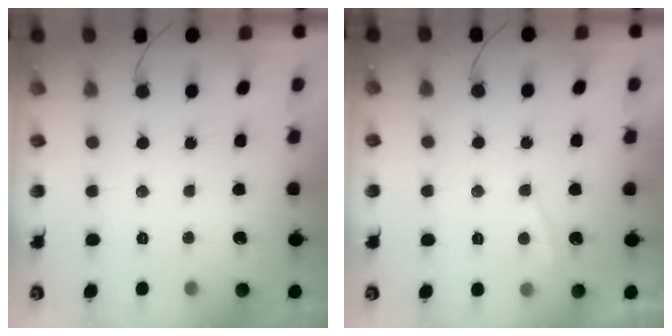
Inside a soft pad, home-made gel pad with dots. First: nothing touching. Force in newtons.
{"total": 2.0, "press": 2.0, "slide": 0.3}